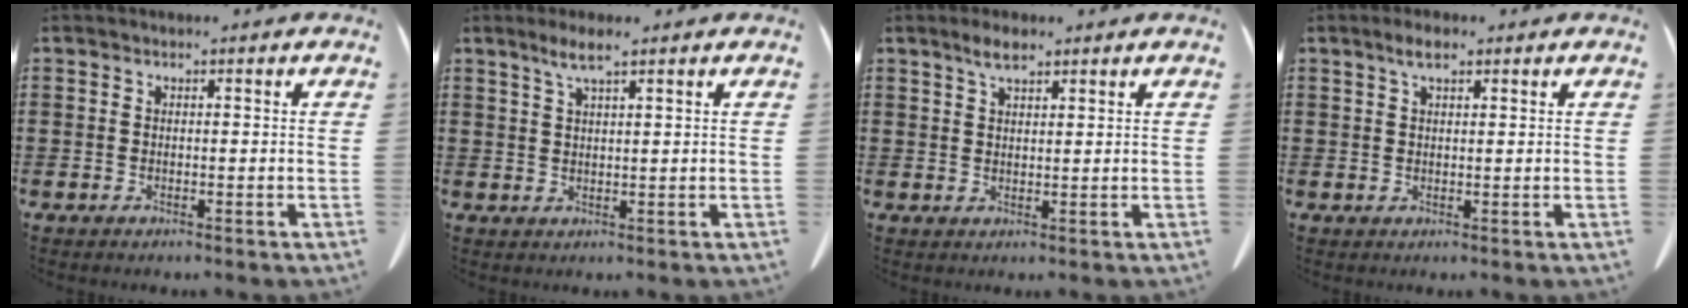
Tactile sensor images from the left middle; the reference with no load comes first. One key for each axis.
{"total": 3.2, "fx": 2.1, "fy": 0.3, "fz": 2.4, "tx": -0.052, "ty": 0.003, "tz": 0.036}
{"total": 3.0, "fx": 2.1, "fy": 0.8, "fz": 2.0, "tx": -0.043, "ty": 0.004, "tz": 0.036}
{"total": 2.8, "fx": 1.7, "fy": 0.8, "fz": 2.0, "tx": -0.043, "ty": 0.005, "tz": 0.029}